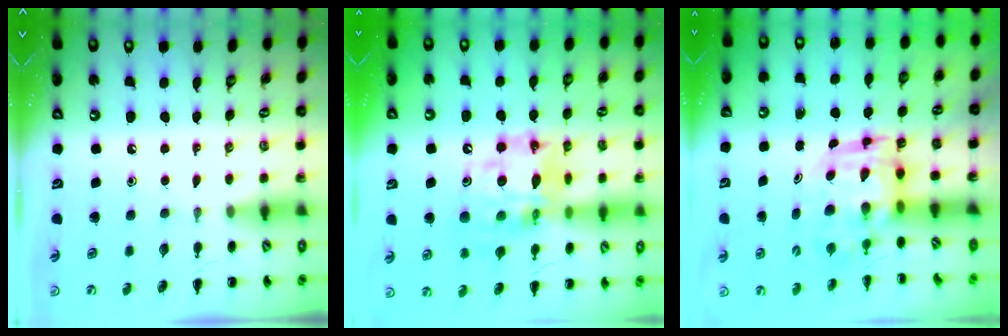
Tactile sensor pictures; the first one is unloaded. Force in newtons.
{"total": 15.5, "press": 14.9, "slide": 4.2}
{"total": 3.8, "press": 3.7, "slide": 0.8}